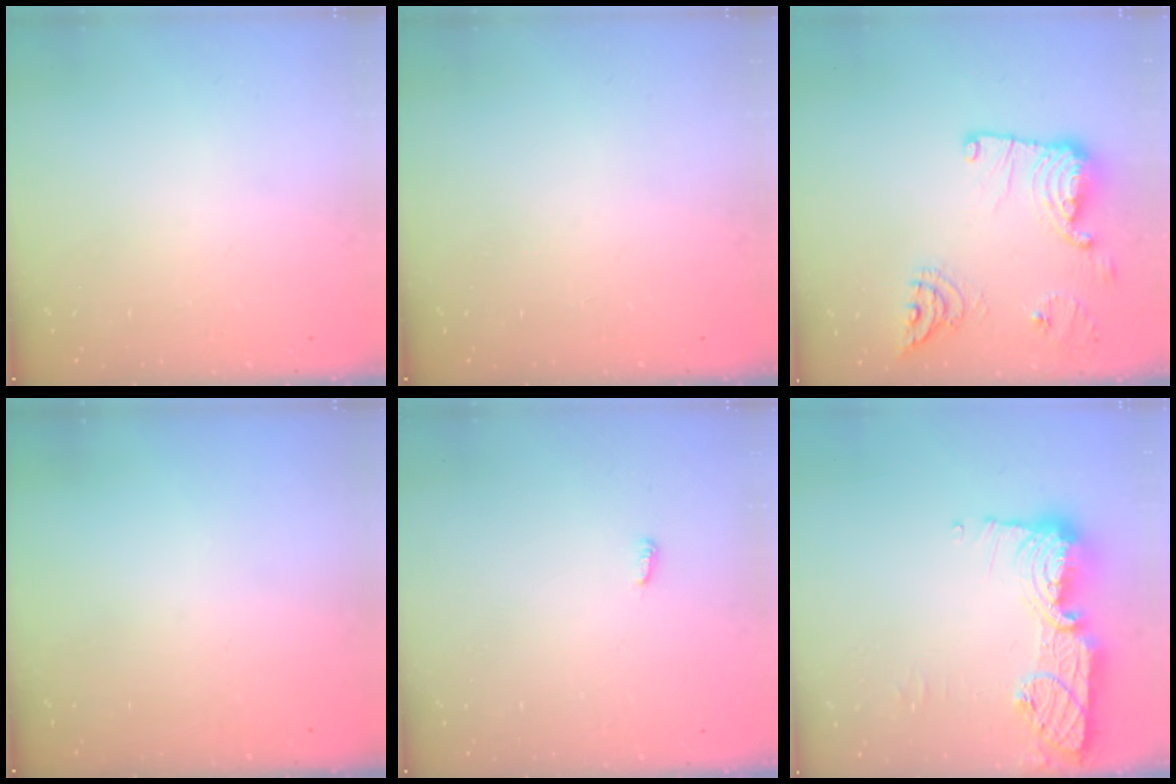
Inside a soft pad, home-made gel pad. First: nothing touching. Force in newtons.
{"total": 0.0}
{"total": 19.0, "press": 18.6, "slide": 4.0}
{"total": 0.0}
{"total": 2.9, "press": 2.9, "slide": 0.3}
{"total": 16.5, "press": 16.4, "slide": 1.2}